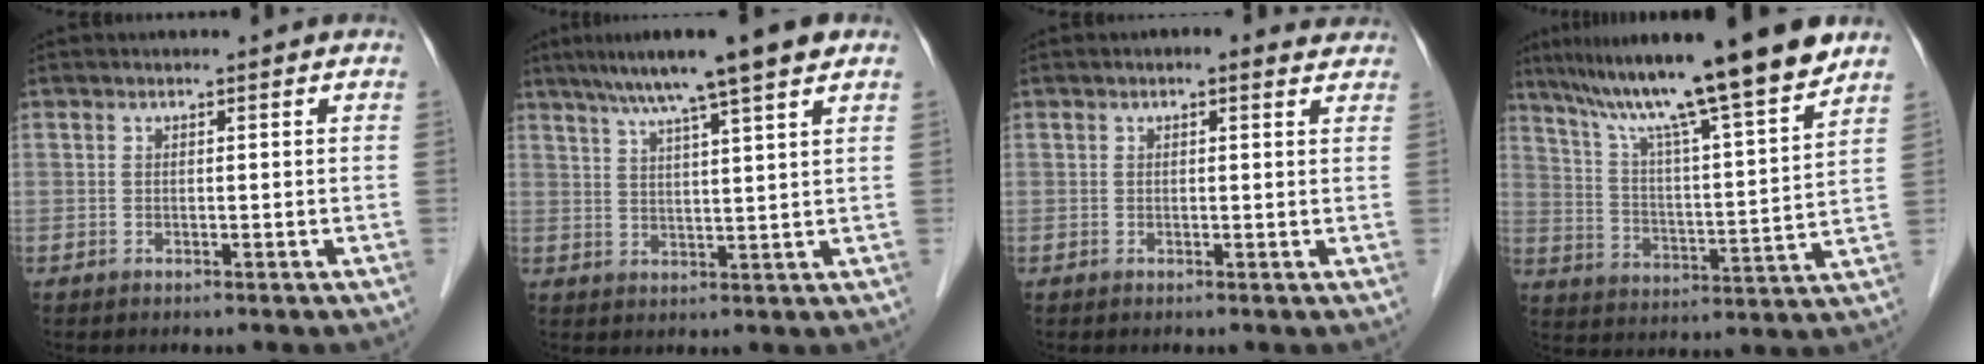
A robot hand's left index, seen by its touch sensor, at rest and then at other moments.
{"total": 10.5, "force": [7.5, -0.4, 7.3], "torque": [-0.116, 0.024, 0.112]}
{"total": 2.5, "force": [1.8, 1.1, 1.2], "torque": [-0.012, 0.013, 0.014]}
{"total": 19.3, "force": [15.1, -0.6, 12.0], "torque": [-0.194, 0.014, 0.242]}